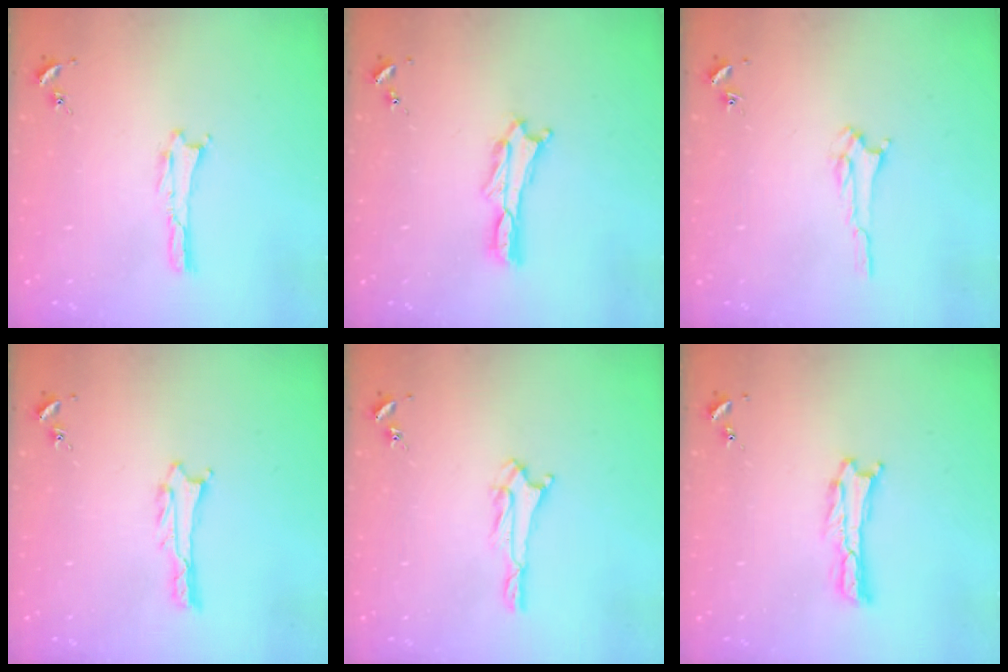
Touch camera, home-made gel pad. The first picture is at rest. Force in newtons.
{"total": 1.1, "press": 1.1, "slide": 0.2}
{"total": 1.5, "press": 1.5, "slide": 0.2}
{"total": 1.1, "press": 1.1, "slide": 0.1}
{"total": 1.7, "press": 1.7, "slide": 0.2}
{"total": 0.6, "press": 0.5, "slide": 0.2}